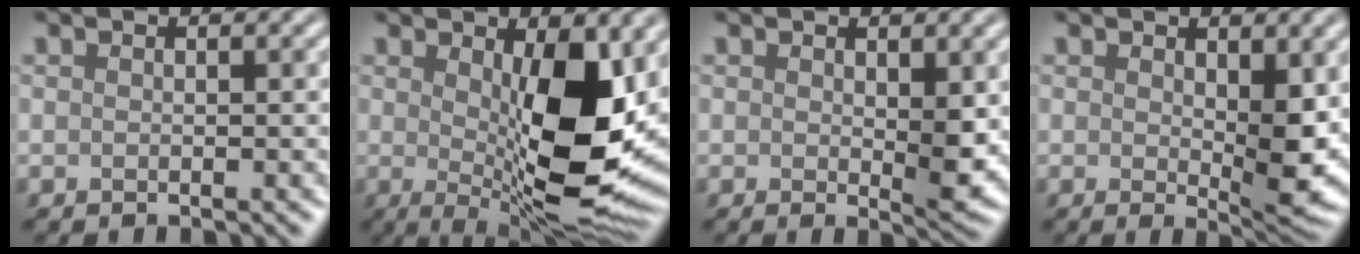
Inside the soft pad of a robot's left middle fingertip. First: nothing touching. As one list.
[{"total": 11.3, "force": [0.7, 3.8, 10.6], "torque": [-0.154, -0.021, 0.019]}, {"total": 2.4, "force": [0.7, 0.4, 2.3], "torque": [-0.036, -0.013, 0.017]}, {"total": 4.5, "force": [0.9, 1.3, 4.2], "torque": [-0.068, -0.015, 0.023]}]